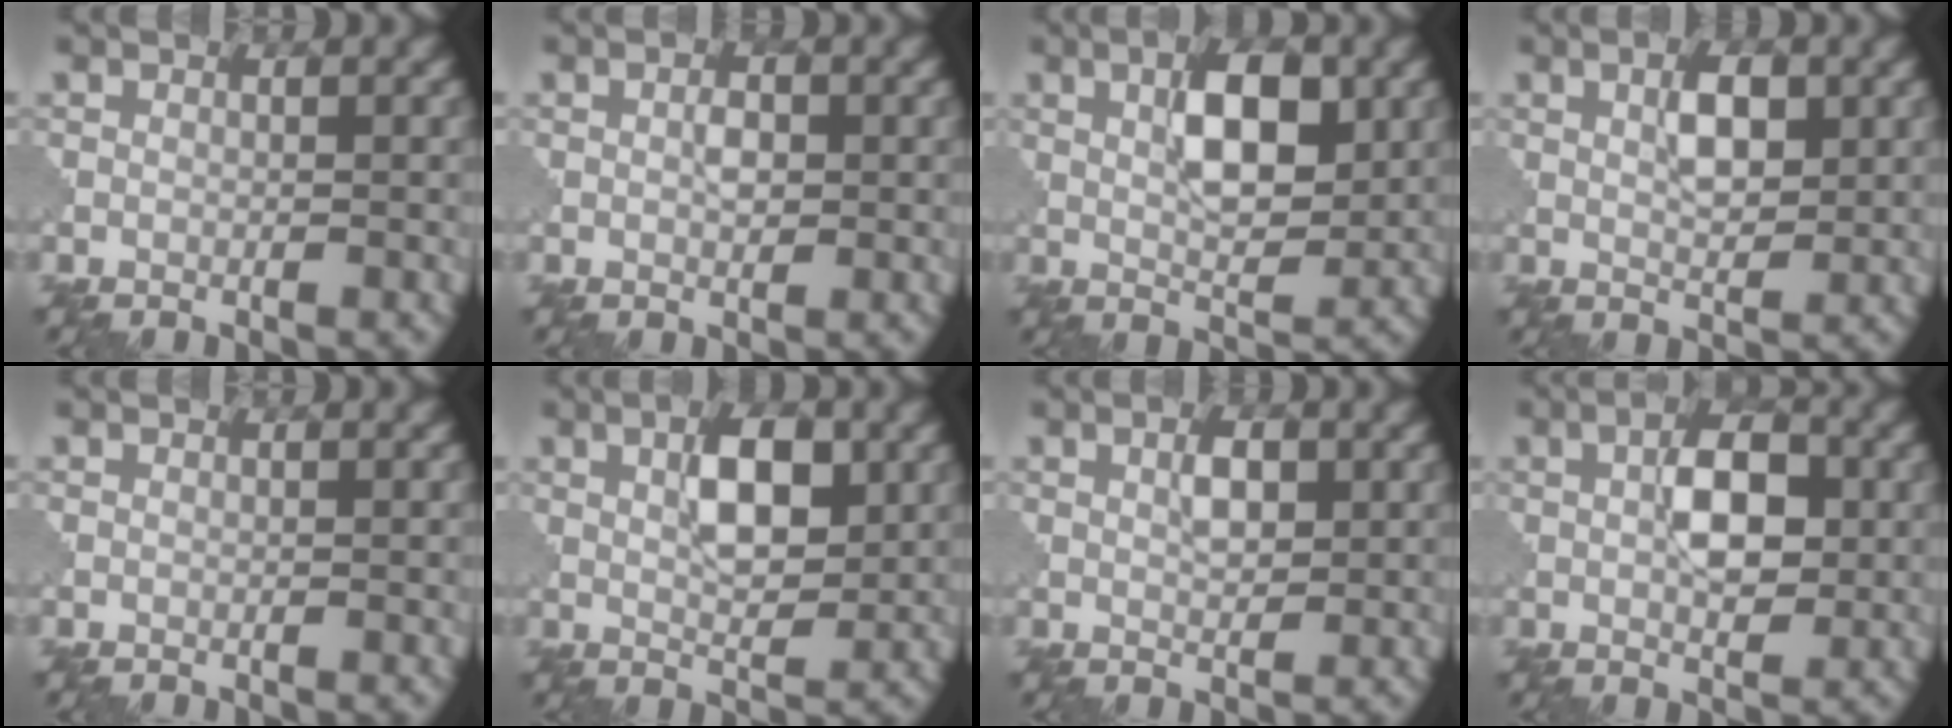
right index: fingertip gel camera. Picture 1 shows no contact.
{"total": 1.5, "force": [0.3, 0.8, 1.2], "torque": [-0.018, 0.000, 0.007]}
{"total": 6.0, "force": [1.8, 2.4, 5.2], "torque": [-0.080, 0.003, 0.032]}
{"total": 3.2, "force": [1.2, 1.4, 2.6], "torque": [-0.045, 0.001, 0.024]}
{"total": 0.0}
{"total": 5.1, "force": [1.6, 2.1, 4.3], "torque": [-0.071, 0.002, 0.030]}
{"total": 2.1, "force": [0.9, 0.9, 1.7], "torque": [-0.030, 0.001, 0.018]}
{"total": 4.9, "force": [0.9, 2.4, 4.1], "torque": [-0.067, 0.002, 0.014]}